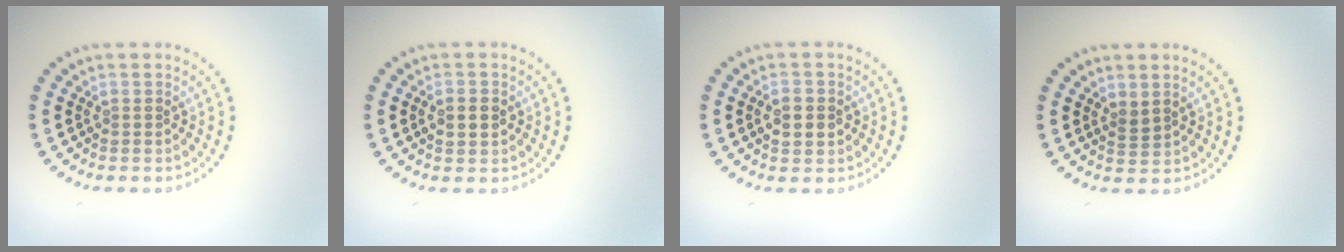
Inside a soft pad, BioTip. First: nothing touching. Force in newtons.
{"total": 2.6, "press": 2.6, "slide": 0.1}
{"total": 2.8, "press": 2.8, "slide": 0.0}
{"total": 1.1, "press": 0.9, "slide": 0.6}